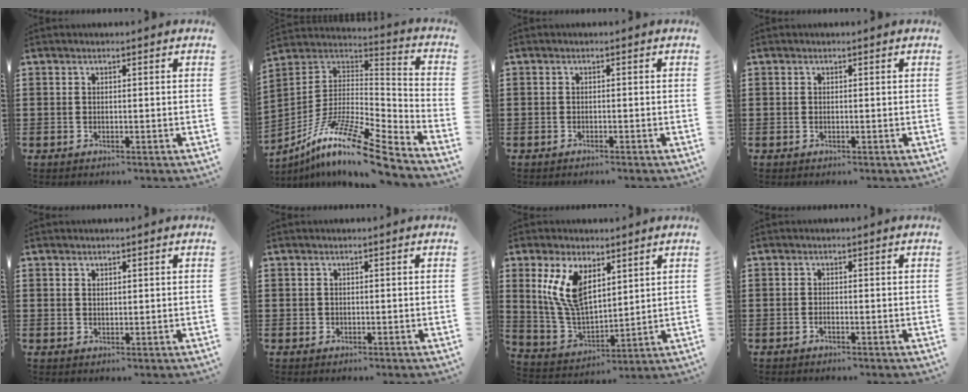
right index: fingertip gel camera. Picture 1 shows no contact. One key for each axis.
{"total": 13.6, "fx": -9.7, "fy": 1.5, "fz": 9.4, "tx": -0.184, "ty": 0.006, "tz": -0.186}
{"total": 0.6, "fx": -0.6, "fy": -0.1, "fz": 0.1, "tx": -0.005, "ty": -0.003, "tz": -0.012}
{"total": 0.0}
{"total": 0.9, "fx": 0.7, "fy": 0.5, "fz": 0.3, "tx": -0.006, "ty": 0.002, "tz": 0.014}
{"total": 0.5, "fx": 0.1, "fy": 0.5, "fz": 0.0, "tx": 0.000, "ty": 0.005, "tz": 0.002}
{"total": 10.1, "fx": 4.6, "fy": 5.0, "fz": 7.5, "tx": -0.171, "ty": -0.004, "tz": 0.085}
{"total": 0.6, "fx": -0.4, "fy": 0.1, "fz": 0.4, "tx": -0.009, "ty": -0.002, "tz": -0.008}